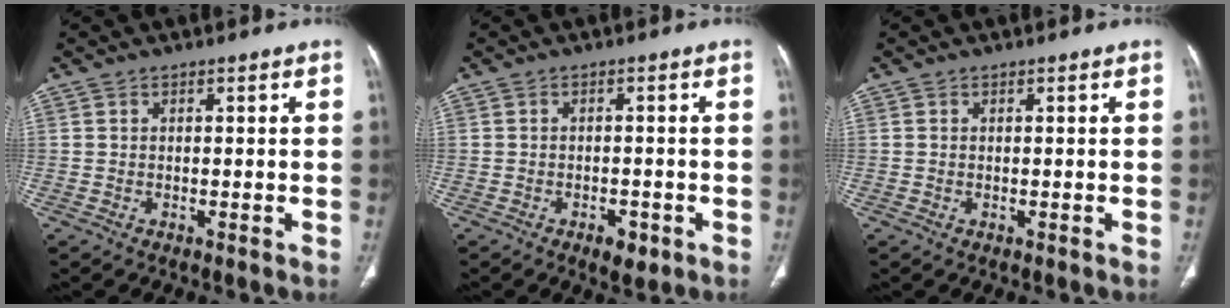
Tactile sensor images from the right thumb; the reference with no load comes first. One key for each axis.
{"total": 3.6, "fx": -1.8, "fy": 2.0, "fz": 2.5, "tx": -0.026, "ty": 0.005, "tz": -0.021}
{"total": 0.0}